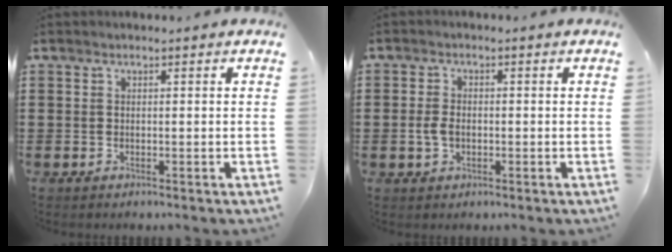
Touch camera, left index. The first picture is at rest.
{"total": 2.7, "force": [-0.5, 1.7, 2.0], "torque": [-0.056, -0.003, -0.015]}